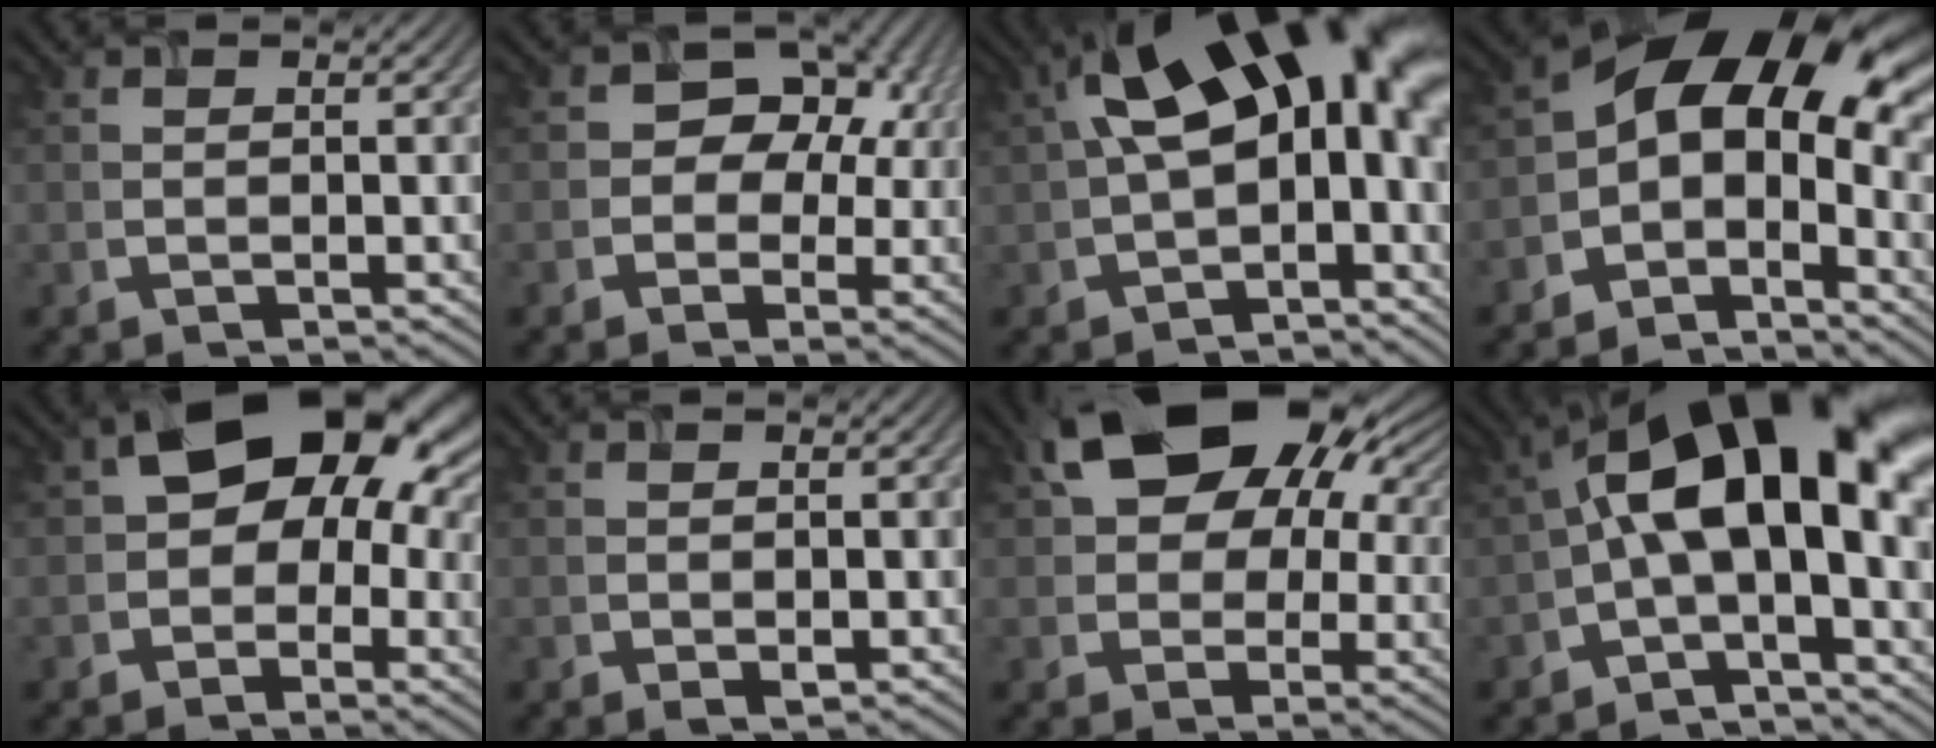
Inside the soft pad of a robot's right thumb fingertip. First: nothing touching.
{"total": 9.2, "force": [1.4, 7.8, 4.7], "torque": [-0.065, 0.022, -0.015]}
{"total": 16.9, "force": [2.9, 8.6, 14.3], "torque": [-0.212, 0.016, 0.047]}
{"total": 12.0, "force": [-1.4, 7.7, 9.1], "torque": [-0.137, 0.004, -0.041]}
{"total": 12.8, "force": [2.4, 8.9, 8.9], "torque": [-0.105, 0.006, 0.022]}
{"total": 0.9, "force": [-0.2, 0.6, 0.7], "torque": [-0.008, -0.005, -0.001]}
{"total": 15.3, "force": [6.5, 10.0, 9.5], "torque": [-0.138, 0.018, 0.099]}
{"total": 15.1, "force": [1.3, 6.2, 13.7], "torque": [-0.204, 0.033, 0.008]}